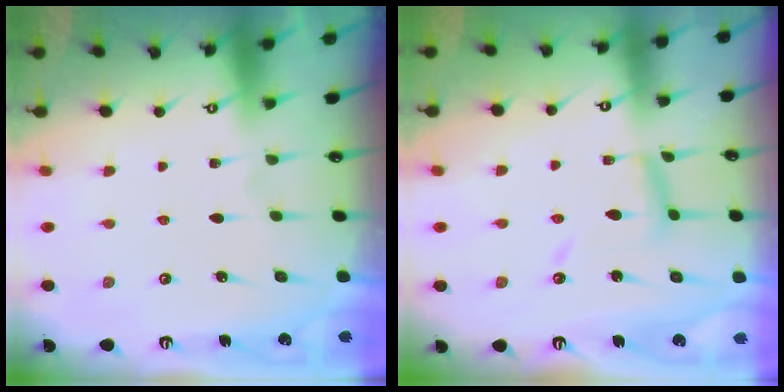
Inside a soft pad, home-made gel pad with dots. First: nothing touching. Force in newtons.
{"total": 10.2, "press": 10.2, "slide": 0.8}